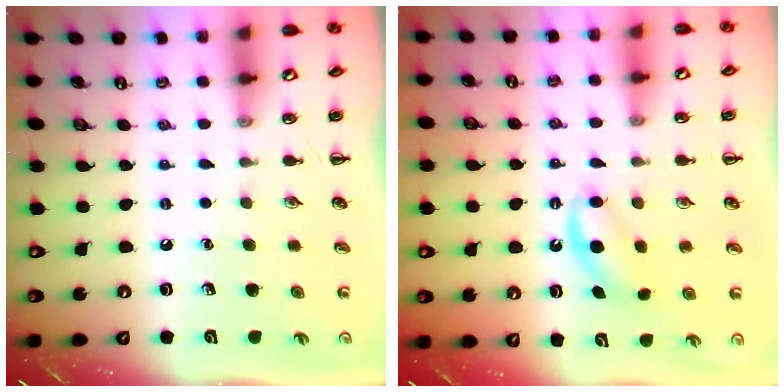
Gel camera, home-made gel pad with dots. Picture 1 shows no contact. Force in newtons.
{"total": 5.1, "press": 5.0, "slide": 1.1}